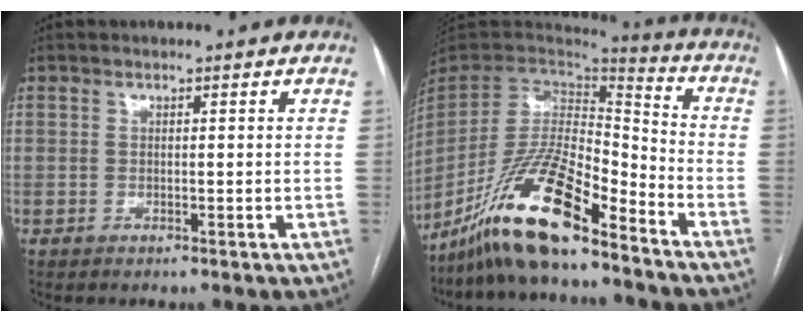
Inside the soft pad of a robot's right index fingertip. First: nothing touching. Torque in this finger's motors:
{"motor_torque": [0.23, -0.40, -0.08, -0.13]}